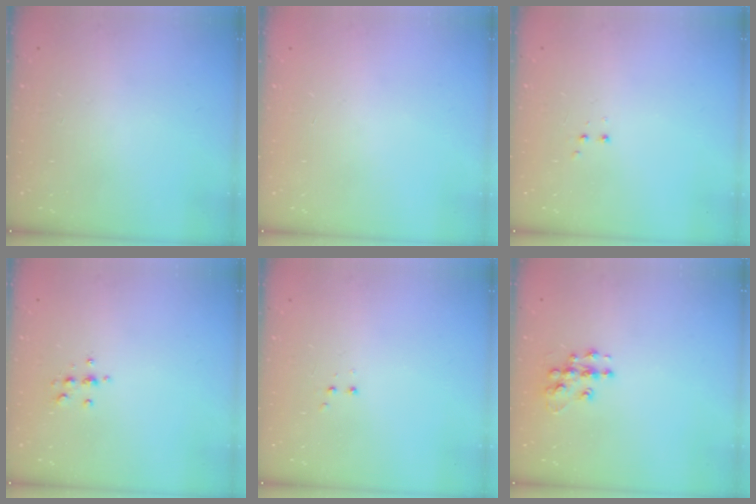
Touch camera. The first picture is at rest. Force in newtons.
{"total": 0.0}
{"total": 2.8, "press": 2.8, "slide": 0.6}
{"total": 5.4, "press": 5.2, "slide": 1.4}
{"total": 2.8, "press": 2.8, "slide": 0.6}
{"total": 9.4, "press": 9.4, "slide": 0.5}